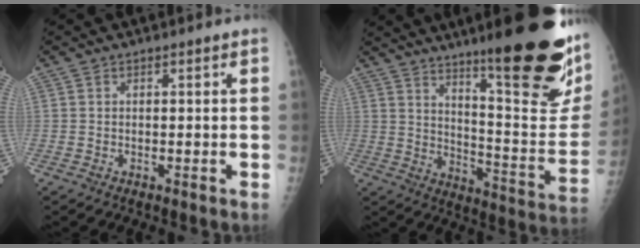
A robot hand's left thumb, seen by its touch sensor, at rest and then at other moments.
{"total": 28.1, "force": [16.9, 5.6, 21.8], "torque": [-0.250, -0.085, 0.248]}